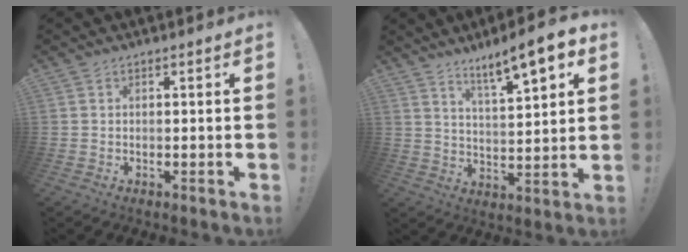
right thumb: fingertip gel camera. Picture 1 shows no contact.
{"total": 11.8, "force": [8.5, 1.3, 8.2], "torque": [-0.127, -0.055, 0.134]}